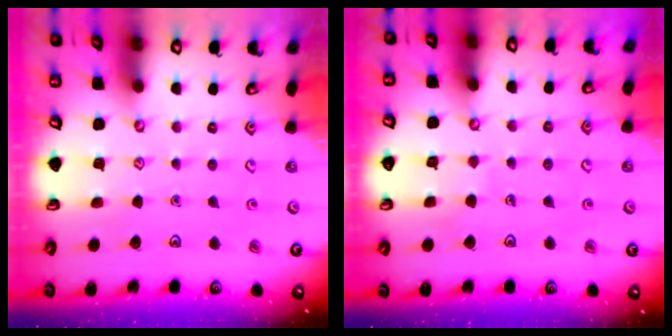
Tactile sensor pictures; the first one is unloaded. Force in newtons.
{"total": 1.8, "press": 1.8, "slide": 0.0}